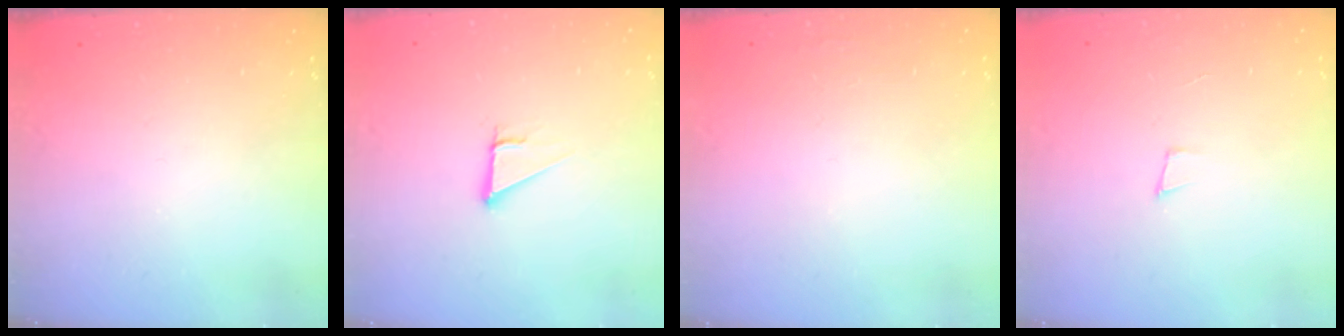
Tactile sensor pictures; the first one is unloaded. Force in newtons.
{"total": 2.8, "press": 2.8, "slide": 0.0}
{"total": 1.8, "press": 1.7, "slide": 0.4}
{"total": 3.7, "press": 2.5, "slide": 2.6}